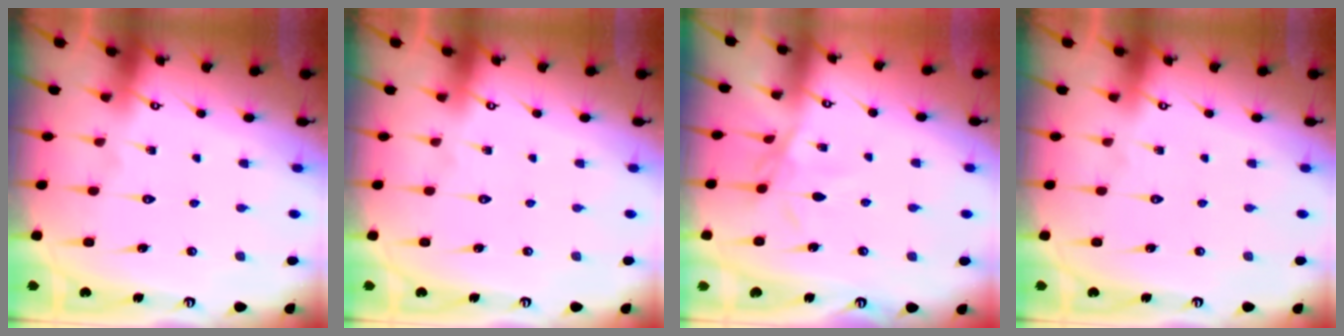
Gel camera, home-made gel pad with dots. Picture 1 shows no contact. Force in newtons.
{"total": 0.0}
{"total": 3.9, "press": 3.9, "slide": 0.4}
{"total": 0.0}